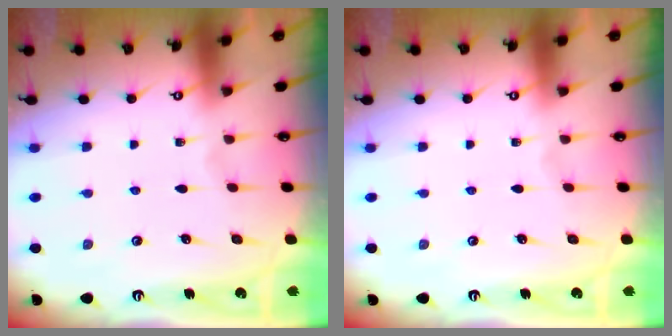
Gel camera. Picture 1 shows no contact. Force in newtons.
{"total": 0.0}